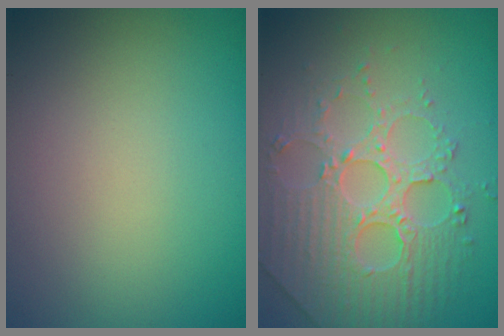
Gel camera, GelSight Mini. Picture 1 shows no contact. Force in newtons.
{"total": 4.4, "press": 4.3, "slide": 1.0}